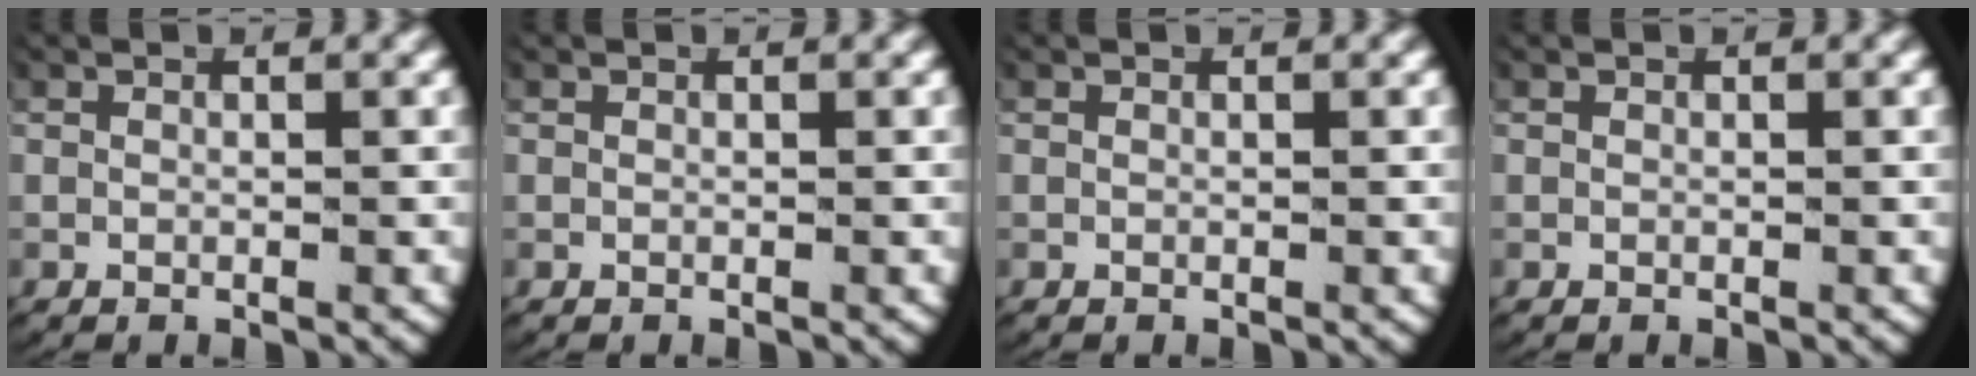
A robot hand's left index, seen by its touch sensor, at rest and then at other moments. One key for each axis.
{"total": 0.0}
{"total": 0.0}
{"total": 0.0}